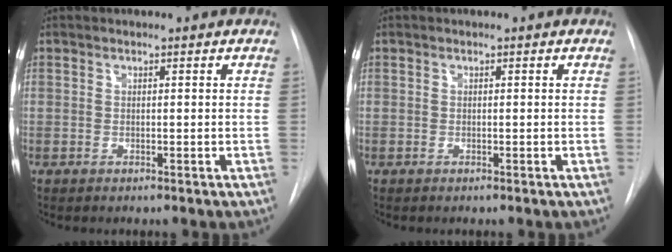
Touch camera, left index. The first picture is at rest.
{"total": 0.0}